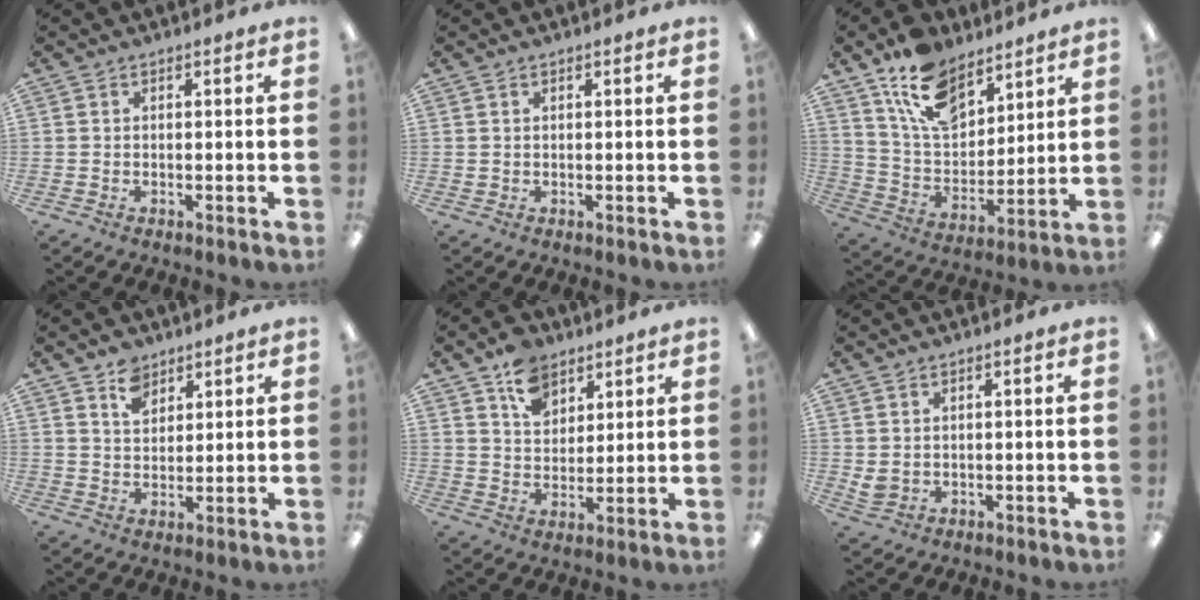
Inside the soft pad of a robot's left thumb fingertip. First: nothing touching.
{"total": 0.7, "force": [0.6, 0.3, -0.1], "torque": [0.001, 0.004, 0.010]}
{"total": 14.8, "force": [10.3, 7.9, 7.0], "torque": [-0.137, -0.043, 0.195]}
{"total": 6.2, "force": [4.7, 3.6, 1.5], "torque": [-0.022, -0.016, 0.086]}
{"total": 9.6, "force": [6.7, 6.3, 2.9], "torque": [-0.046, -0.028, 0.123]}
{"total": 2.2, "force": [1.2, 1.6, 0.9], "torque": [-0.019, 0.003, 0.023]}